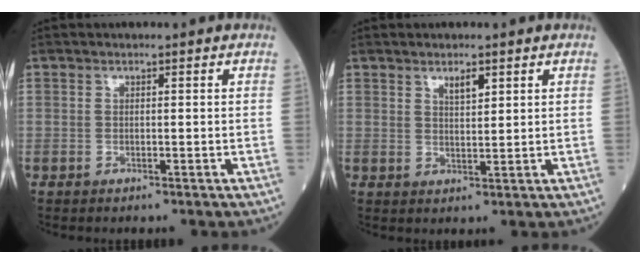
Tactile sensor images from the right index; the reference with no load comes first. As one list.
[{"total": 2.4, "force": [1.6, 0.6, 1.7], "torque": [-0.034, -0.003, 0.030]}]